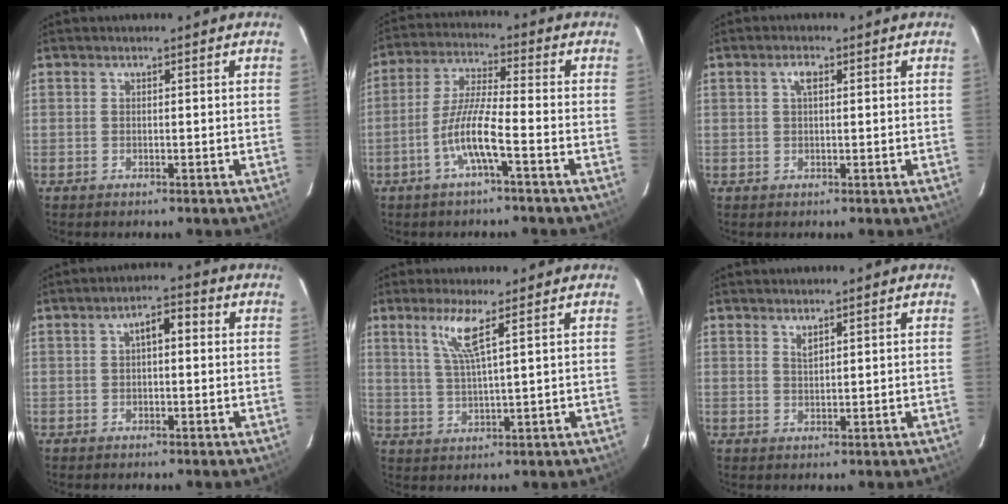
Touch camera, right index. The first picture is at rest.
{"total": 8.0, "force": [-3.7, 0.1, 7.1], "torque": [-0.154, 0.005, -0.072]}
{"total": 2.0, "force": [0.6, 0.8, 1.7], "torque": [-0.033, 0.007, 0.011]}
{"total": 4.0, "force": [0.5, 1.9, 3.5], "torque": [-0.058, 0.017, 0.009]}
{"total": 5.7, "force": [3.1, -0.3, 4.7], "torque": [-0.096, -0.006, 0.065]}
{"total": 1.4, "force": [1.1, 0.3, 0.8], "torque": [-0.014, 0.000, 0.020]}